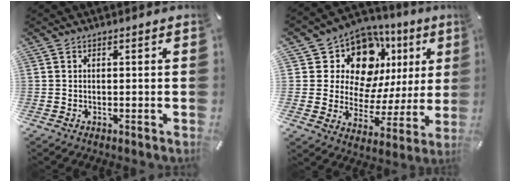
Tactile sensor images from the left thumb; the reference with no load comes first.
{"total": 14.4, "force": [7.8, 10.3, 6.3], "torque": [-0.102, -0.067, 0.140]}